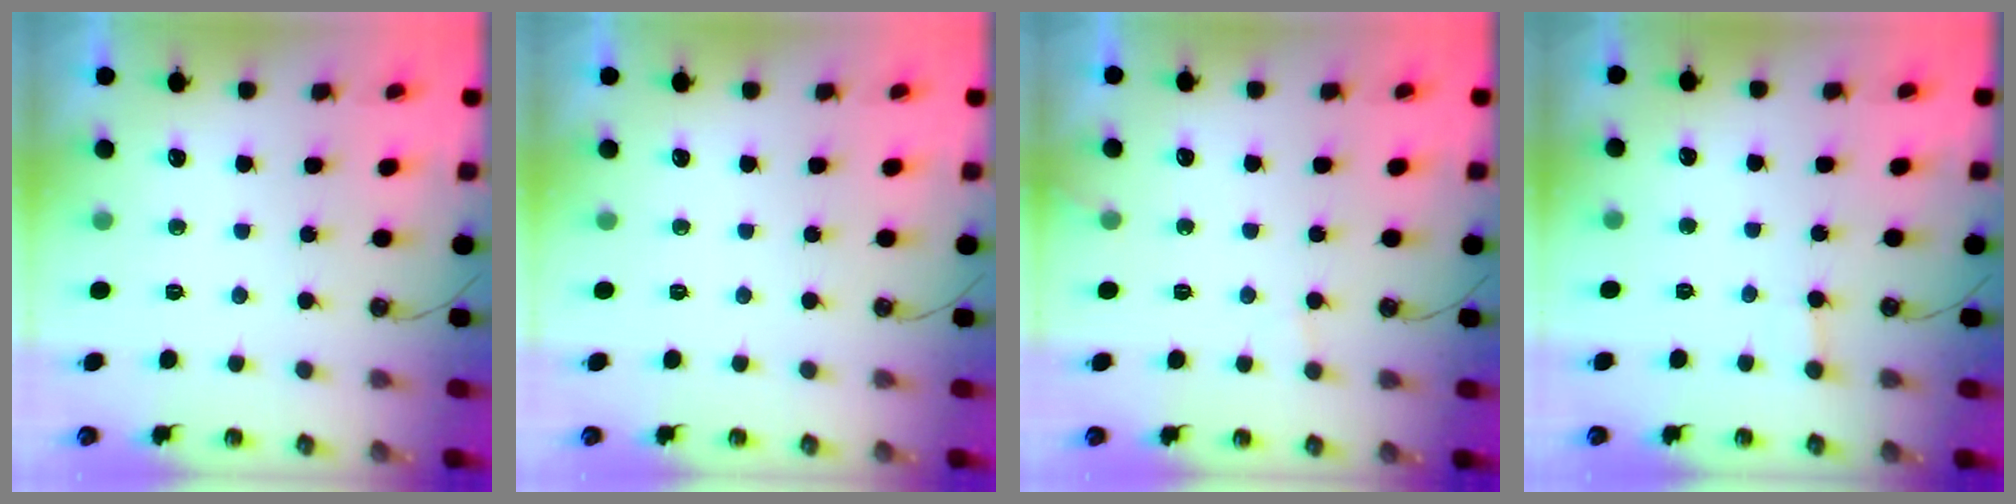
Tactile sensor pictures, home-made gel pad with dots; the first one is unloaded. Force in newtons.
{"total": 0.0}
{"total": 5.2, "press": 5.2, "slide": 0.4}
{"total": 1.9, "press": 1.9, "slide": 0.3}